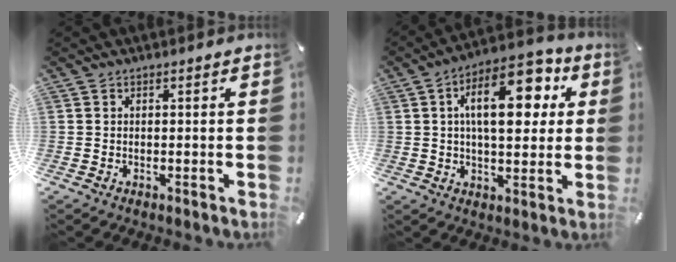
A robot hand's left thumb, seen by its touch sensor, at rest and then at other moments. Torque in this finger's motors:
{"motor_torque": [2.27, 2.74, 1.64, -1.13, 0.47]}